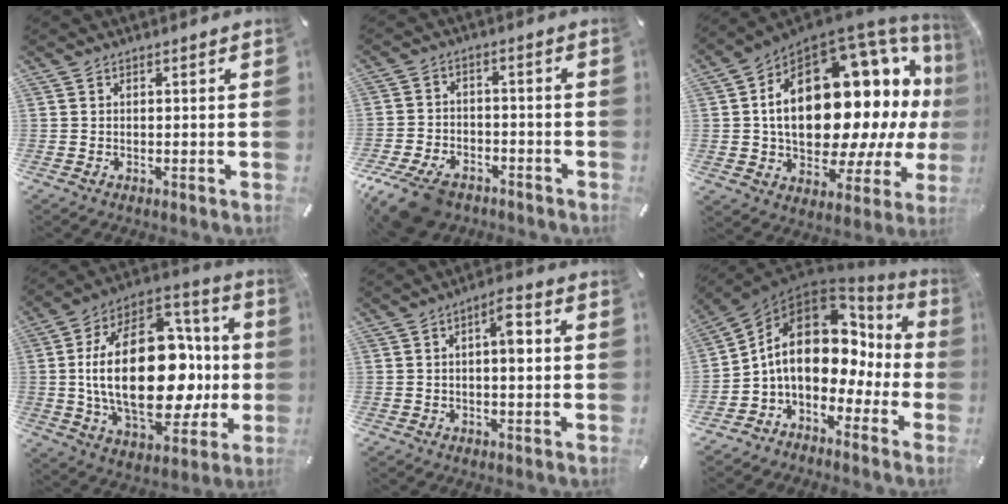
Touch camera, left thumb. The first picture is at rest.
{"total": 10.1, "force": [-6.7, 5.9, 4.7], "torque": [-0.097, 0.036, -0.121]}
{"total": 29.5, "force": [4.1, 16.6, 24.0], "torque": [-0.405, -0.044, 0.079]}
{"total": 31.3, "force": [-0.3, 18.2, 25.5], "torque": [-0.474, -0.007, 0.004]}
{"total": 6.0, "force": [0.5, 2.3, 5.5], "torque": [-0.082, 0.006, 0.002]}
{"total": 16.5, "force": [1.9, 11.7, 11.5], "torque": [-0.203, -0.015, 0.034]}